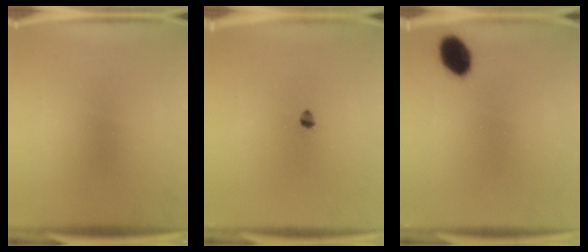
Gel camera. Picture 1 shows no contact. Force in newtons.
{"total": 1.4}
{"total": 7.1}